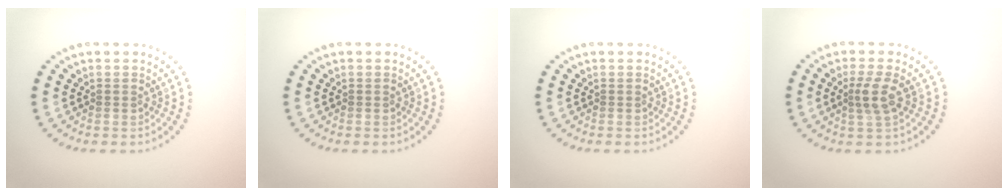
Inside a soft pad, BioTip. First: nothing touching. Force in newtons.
{"total": 0.0}
{"total": 0.0}
{"total": 2.4, "press": 1.9, "slide": 1.4}